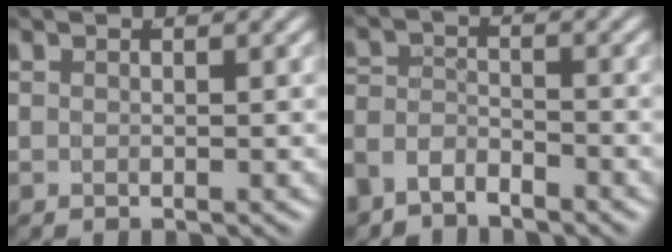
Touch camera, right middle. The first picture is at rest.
{"total": 4.7, "force": [-3.3, 3.1, 1.2], "torque": [-0.036, -0.020, -0.055]}